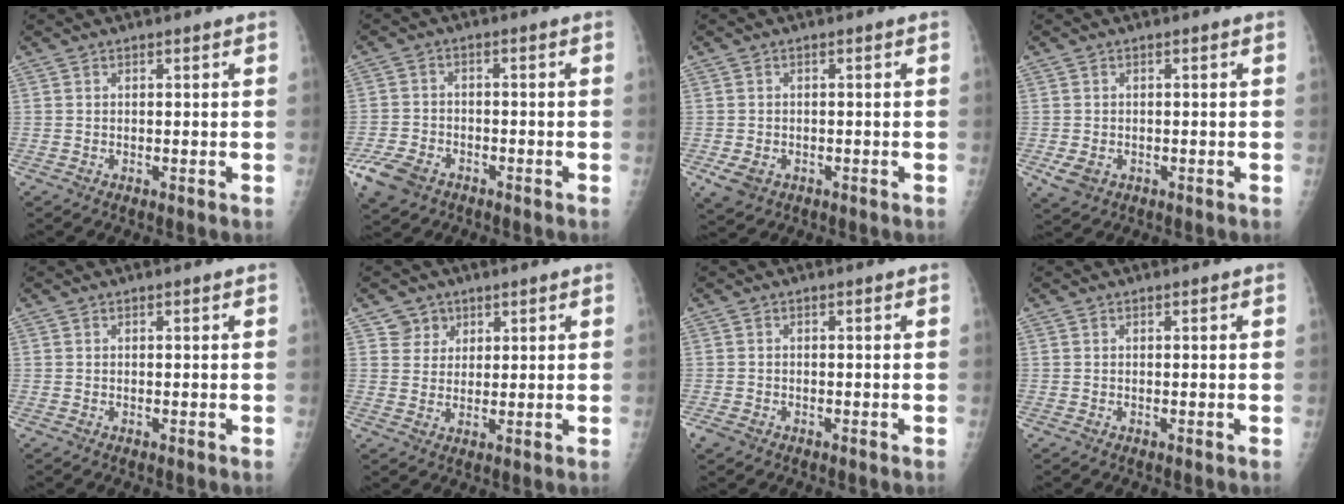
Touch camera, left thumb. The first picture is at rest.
{"total": 7.8, "force": [-4.5, 5.1, 3.7], "torque": [-0.082, 0.015, -0.080]}
{"total": 3.7, "force": [-1.3, 2.9, 1.9], "torque": [-0.029, -0.003, -0.013]}
{"total": 3.3, "force": [-1.0, 2.6, 1.8], "torque": [-0.030, -0.004, -0.009]}
{"total": 0.0}
{"total": 4.2, "force": [2.3, 3.4, 0.1], "torque": [0.024, -0.014, 0.040]}
{"total": 1.9, "force": [-1.1, 1.4, 0.7], "torque": [-0.014, 0.000, -0.019]}
{"total": 0.0}